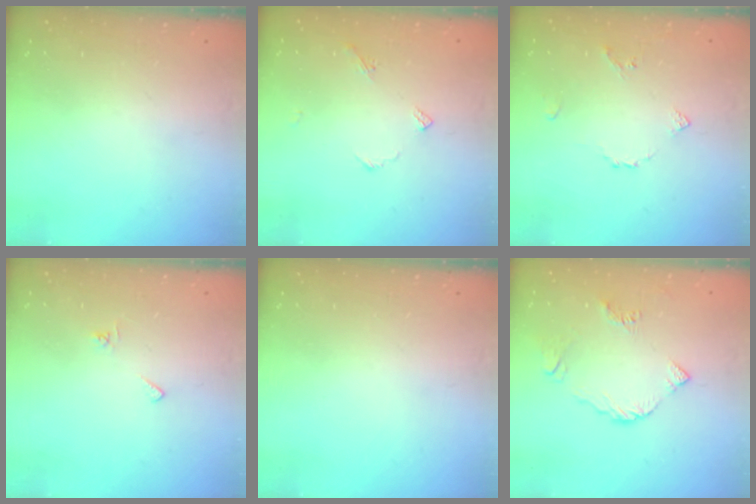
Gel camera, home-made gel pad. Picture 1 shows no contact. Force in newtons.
{"total": 3.5, "press": 3.5, "slide": 0.4}
{"total": 3.7, "press": 3.6, "slide": 0.8}
{"total": 4.3, "press": 4.3, "slide": 0.4}
{"total": 0.0}
{"total": 6.0, "press": 6.0, "slide": 0.5}